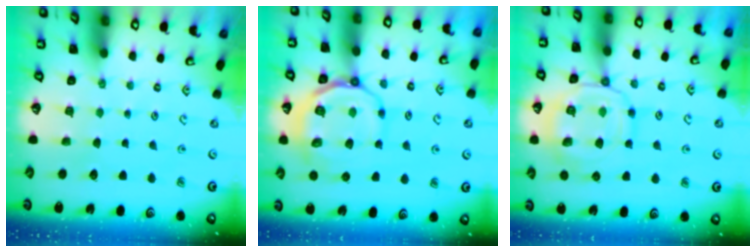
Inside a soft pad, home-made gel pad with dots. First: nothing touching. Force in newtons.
{"total": 11.8, "press": 11.6, "slide": 2.2}
{"total": 14.2, "press": 14.2, "slide": 1.2}